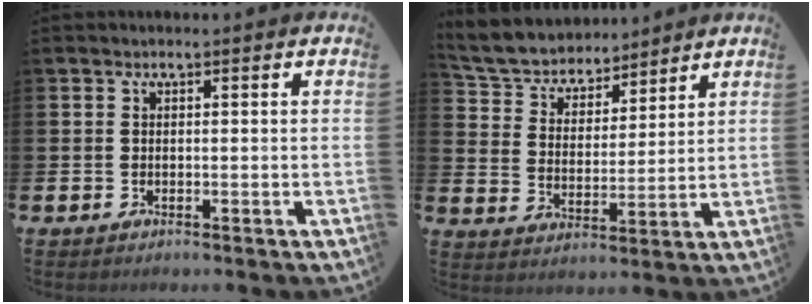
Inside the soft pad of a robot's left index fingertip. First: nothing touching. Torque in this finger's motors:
{"motor_torque": [1.66, -0.47, 0.42, 0.19]}